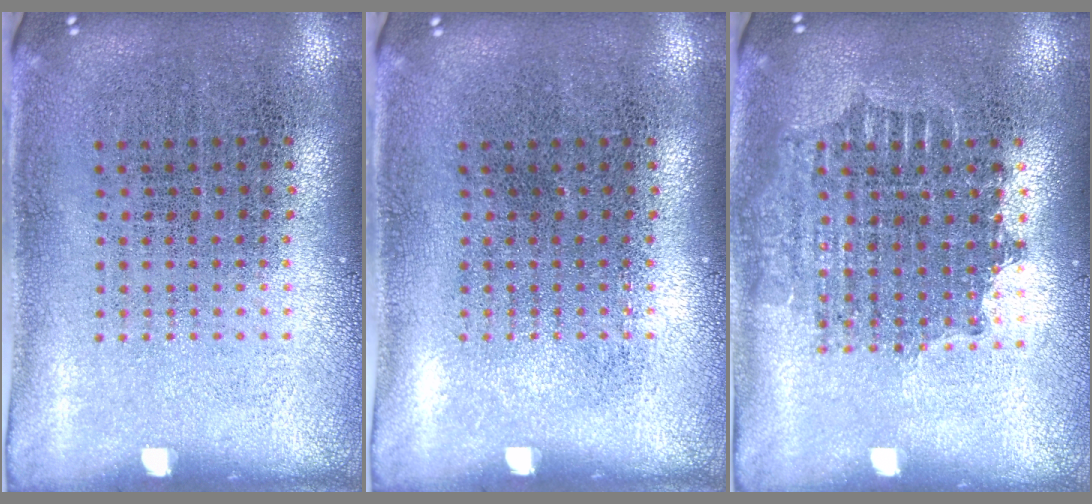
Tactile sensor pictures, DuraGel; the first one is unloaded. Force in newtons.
{"total": 0.0}
{"total": 1.5, "press": 1.3, "slide": 0.8}